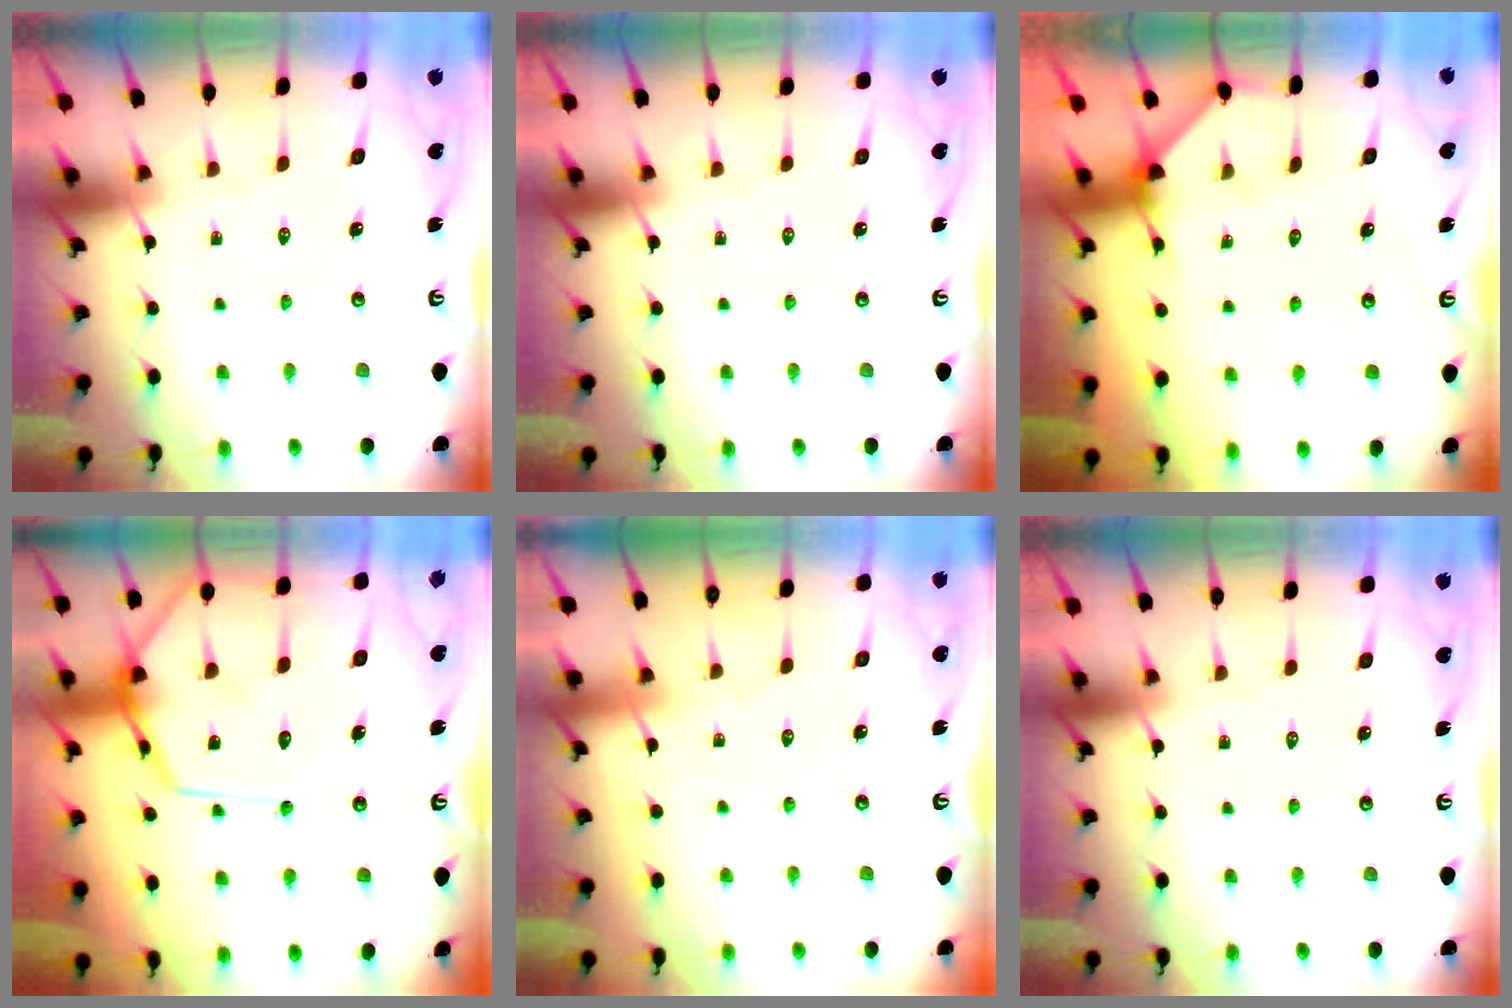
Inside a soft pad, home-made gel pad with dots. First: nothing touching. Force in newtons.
{"total": 0.0}
{"total": 2.5, "press": 2.5, "slide": 0.2}
{"total": 14.2, "press": 14.2, "slide": 1.3}
{"total": 1.8, "press": 1.7, "slide": 0.2}
{"total": 0.0}